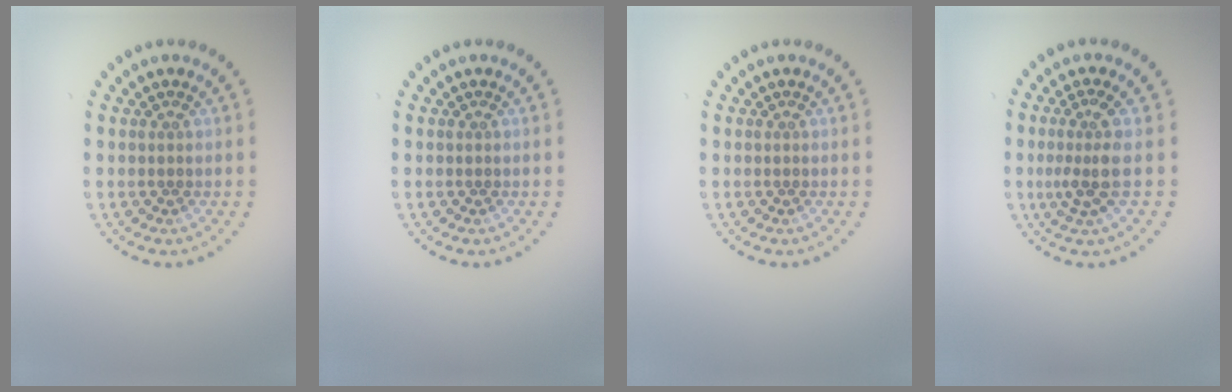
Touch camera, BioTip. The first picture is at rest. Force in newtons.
{"total": 0.0}
{"total": 0.0}
{"total": 2.8, "press": 2.0, "slide": 1.9}